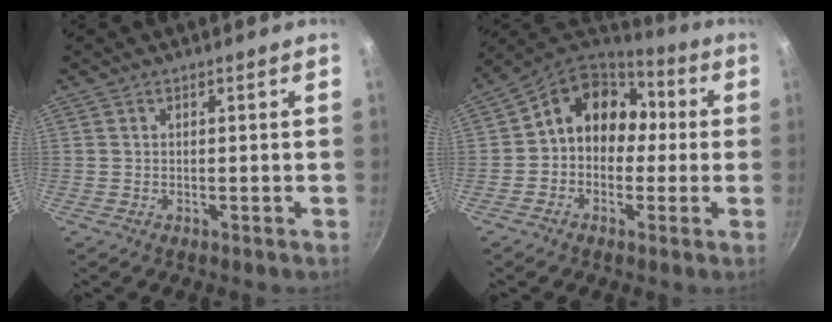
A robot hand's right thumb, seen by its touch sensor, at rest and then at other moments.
{"total": 13.0, "force": [0.6, 10.8, 7.2], "torque": [-0.066, 0.044, -0.013]}